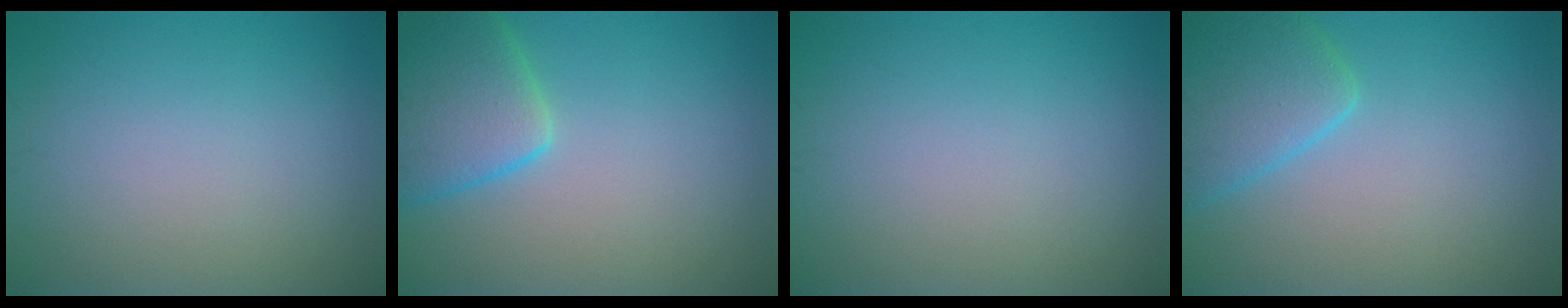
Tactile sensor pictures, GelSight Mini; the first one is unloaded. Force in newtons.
{"total": 5.9, "press": 5.9, "slide": 0.5}
{"total": 0.0}
{"total": 4.6, "press": 4.6, "slide": 0.4}